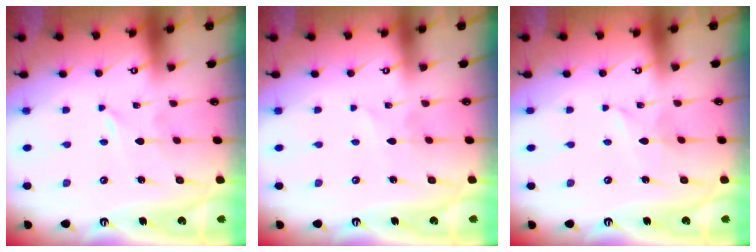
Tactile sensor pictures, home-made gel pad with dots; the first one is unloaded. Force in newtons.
{"total": 2.7, "press": 2.7, "slide": 0.3}
{"total": 2.6, "press": 2.6, "slide": 0.3}